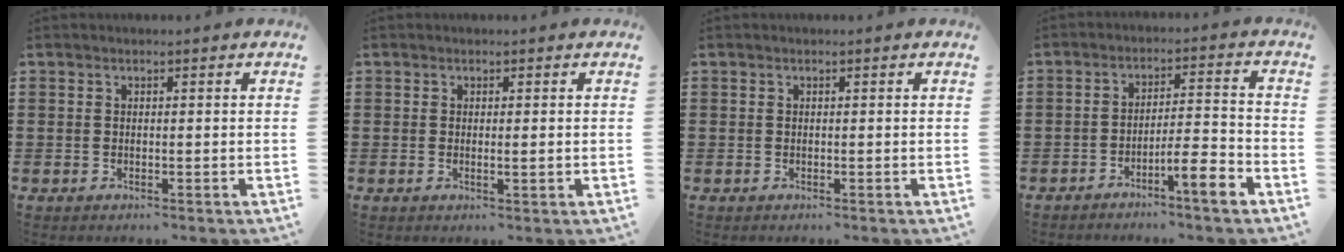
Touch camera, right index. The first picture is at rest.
{"total": 0.9, "force": [0.1, 0.1, 0.9], "torque": [-0.017, -0.001, 0.001]}
{"total": 0.0}
{"total": 6.5, "force": [-4.3, 0.8, 4.7], "torque": [-0.076, 0.004, -0.076]}